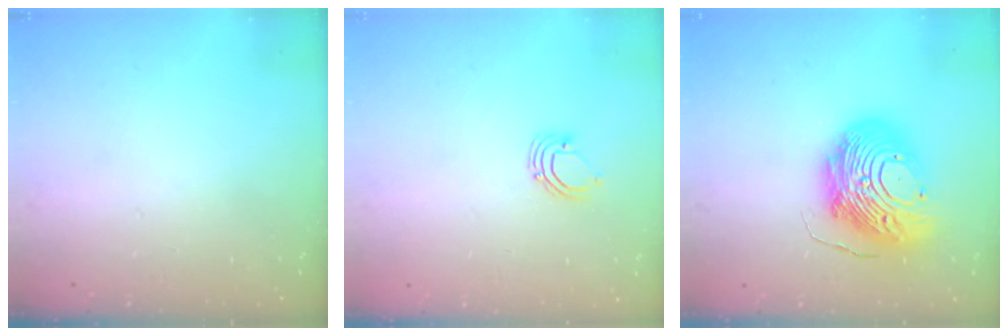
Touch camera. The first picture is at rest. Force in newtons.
{"total": 3.8, "press": 3.8, "slide": 0.3}
{"total": 19.8, "press": 19.7, "slide": 1.9}